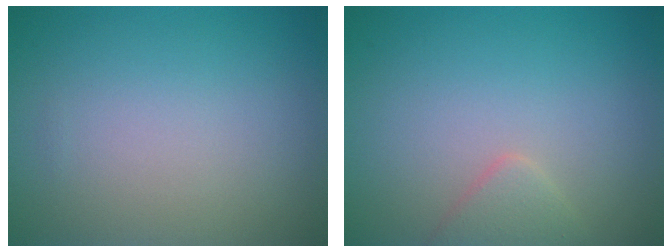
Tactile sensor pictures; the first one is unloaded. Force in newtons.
{"total": 1.6, "press": 1.6, "slide": 0.1}